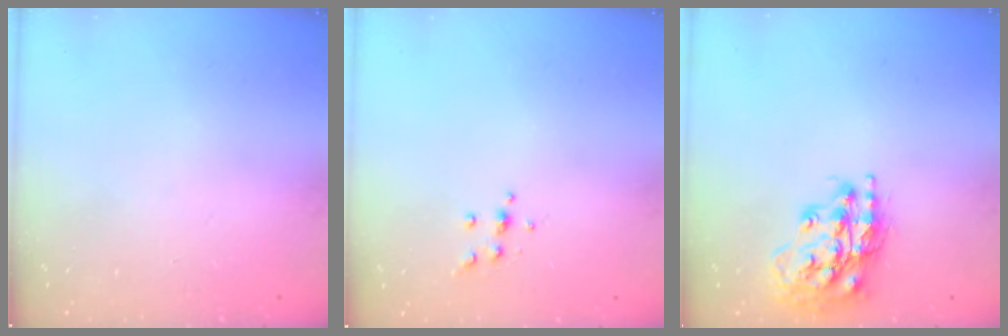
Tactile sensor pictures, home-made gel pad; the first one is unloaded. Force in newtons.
{"total": 4.0, "press": 3.8, "slide": 1.0}
{"total": 16.3, "press": 16.2, "slide": 1.1}